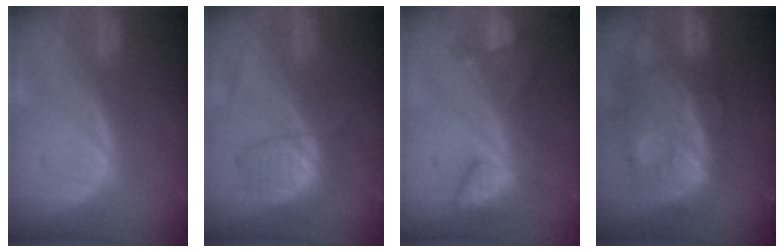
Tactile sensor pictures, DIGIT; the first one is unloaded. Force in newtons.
{"total": 4.9, "press": 4.9, "slide": 0.5}
{"total": 8.5, "press": 7.2, "slide": 4.5}
{"total": 13.4, "press": 11.0, "slide": 7.6}